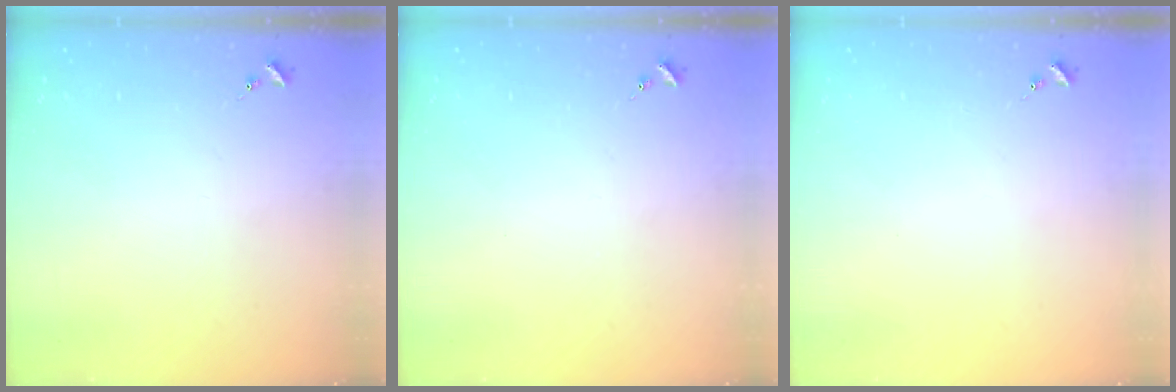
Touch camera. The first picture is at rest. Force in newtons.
{"total": 0.0}
{"total": 0.0}